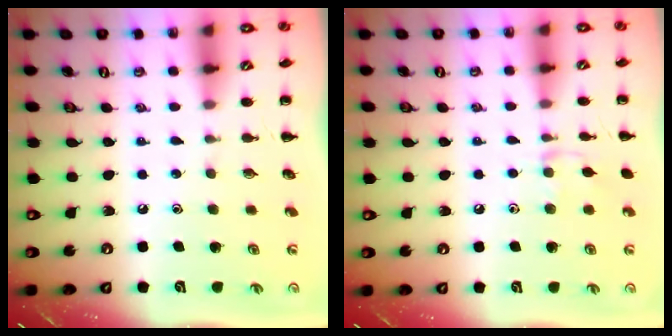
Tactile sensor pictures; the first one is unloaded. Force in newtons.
{"total": 7.5, "press": 7.3, "slide": 1.8}